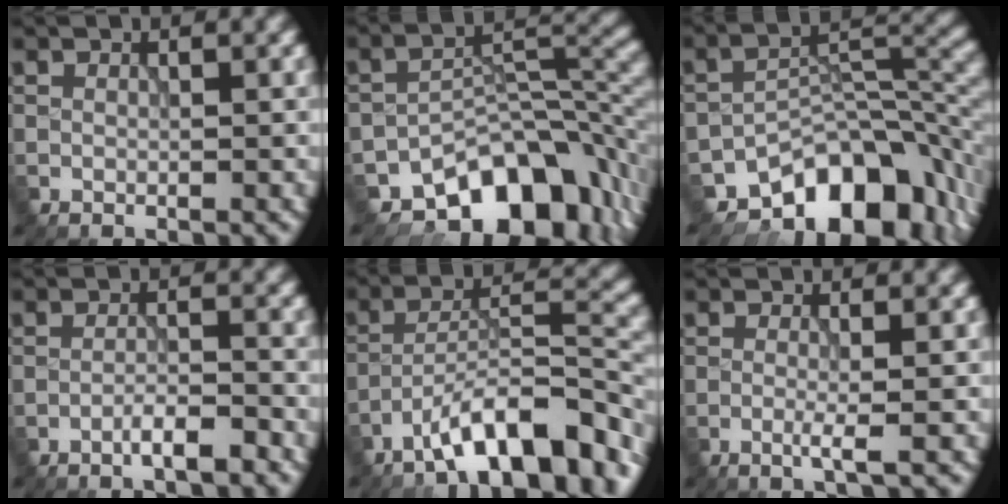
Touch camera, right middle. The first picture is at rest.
{"total": 10.6, "force": [-7.0, 5.3, 5.9], "torque": [-0.067, -0.004, -0.122]}
{"total": 10.3, "force": [-6.8, 5.0, 5.9], "torque": [-0.070, -0.006, -0.120]}
{"total": 2.6, "force": [-1.8, 0.4, 1.9], "torque": [-0.029, 0.010, -0.034]}
{"total": 9.8, "force": [-6.7, 2.5, 6.7], "torque": [-0.101, 0.016, -0.113]}
{"total": 1.8, "force": [-0.4, 0.3, 1.7], "torque": [-0.029, -0.001, -0.015]}